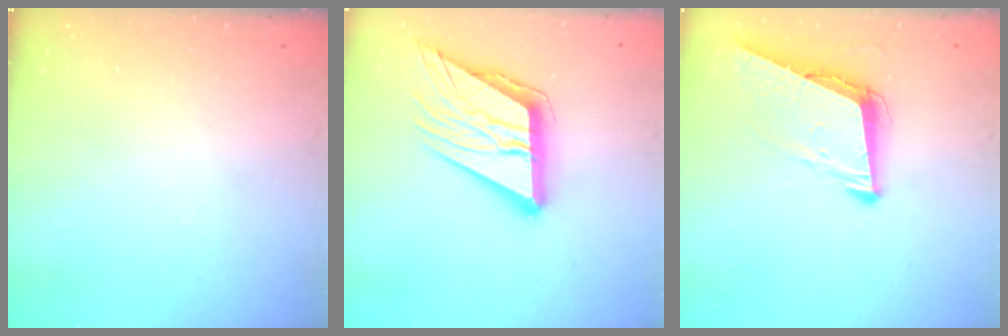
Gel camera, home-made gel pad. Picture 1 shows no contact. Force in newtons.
{"total": 17.6, "press": 17.5, "slide": 2.0}
{"total": 9.1, "press": 8.4, "slide": 3.5}